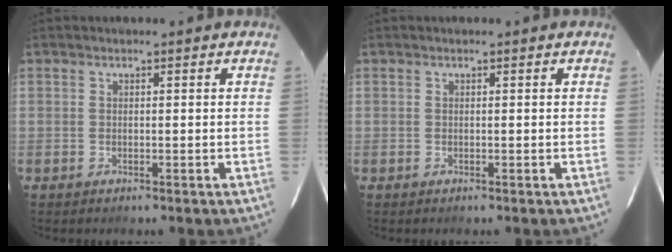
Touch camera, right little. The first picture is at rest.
{"total": 0.0}